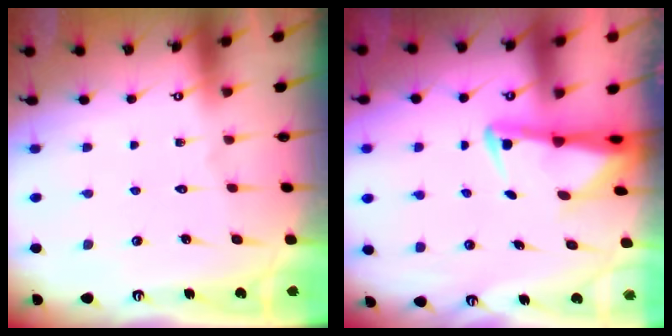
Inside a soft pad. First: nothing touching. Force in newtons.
{"total": 2.6, "press": 2.5, "slide": 0.7}